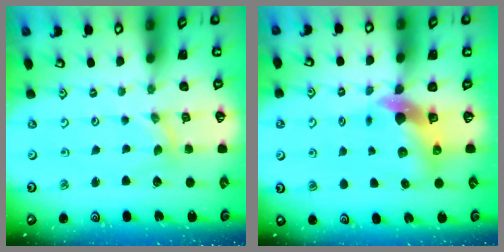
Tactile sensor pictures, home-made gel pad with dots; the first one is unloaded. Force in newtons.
{"total": 7.4, "press": 7.3, "slide": 1.1}